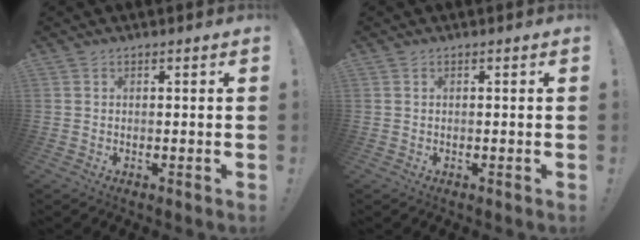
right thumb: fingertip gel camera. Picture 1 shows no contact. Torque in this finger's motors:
{"motor_torque": [-0.13, 0.41, -0.06, 0.18, 0.00]}